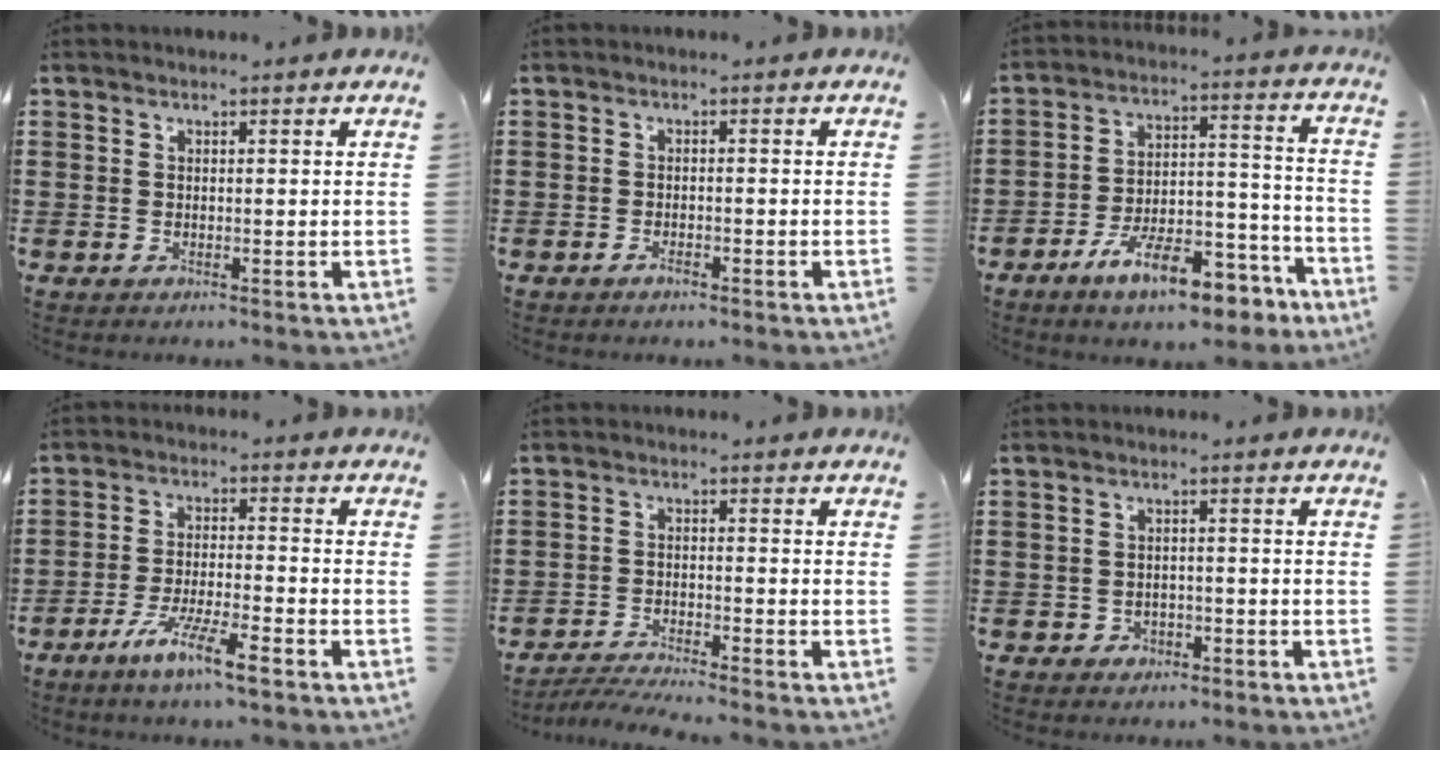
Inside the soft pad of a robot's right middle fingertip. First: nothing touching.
{"total": 1.1, "force": [-0.8, 0.3, 0.7], "torque": [-0.016, -0.003, -0.015]}
{"total": 11.9, "force": [-8.6, 3.5, 7.5], "torque": [-0.122, 0.037, -0.157]}
{"total": 7.0, "force": [-4.9, 0.5, 5.0], "torque": [-0.105, -0.009, -0.093]}
{"total": 3.2, "force": [-3.1, -0.2, 0.8], "torque": [-0.021, -0.003, -0.065]}
{"total": 1.4, "force": [-1.0, 1.0, 0.2], "torque": [-0.010, -0.001, -0.023]}